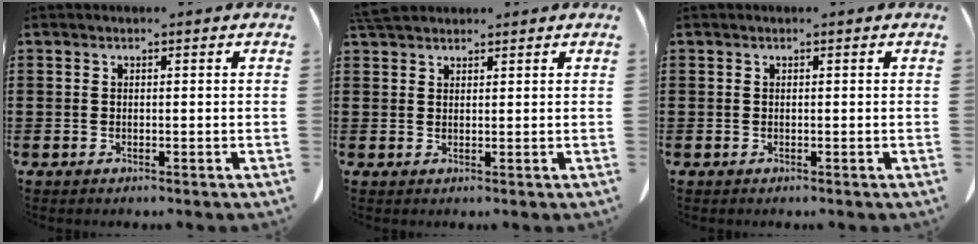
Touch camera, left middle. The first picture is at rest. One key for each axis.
{"total": 2.8, "fx": 2.6, "fy": 0.7, "fz": 1.0, "tx": -0.027, "ty": 0.001, "tz": 0.051}
{"total": 0.0}